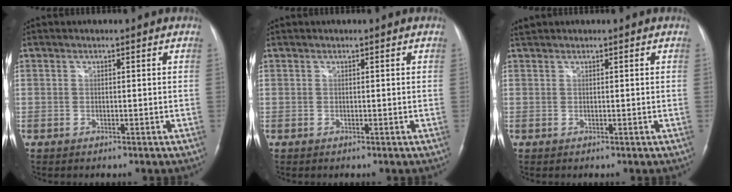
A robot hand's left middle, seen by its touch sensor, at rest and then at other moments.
{"total": 0.0}
{"total": 0.9, "force": [0.9, -0.1, 0.1], "torque": [-0.012, 0.014, 0.023]}